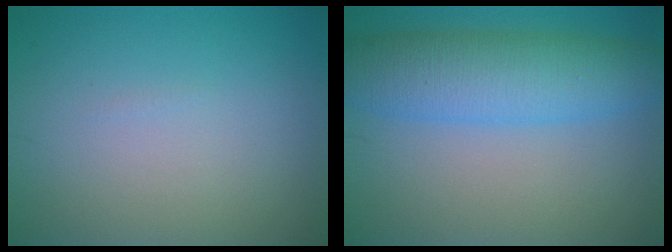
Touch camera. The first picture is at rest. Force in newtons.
{"total": 7.2, "press": 7.2, "slide": 0.2}